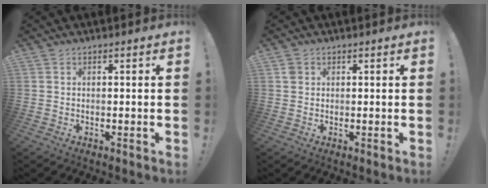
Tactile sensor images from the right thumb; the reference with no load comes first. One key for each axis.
{"total": 1.9, "fx": 0.8, "fy": 1.6, "fz": 0.7, "tx": -0.006, "ty": 0.000, "tz": 0.013}